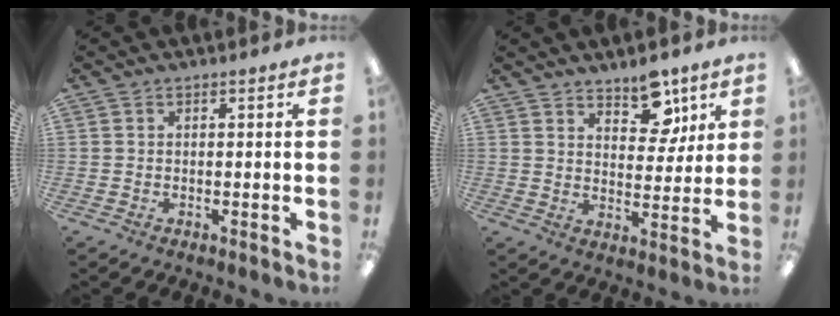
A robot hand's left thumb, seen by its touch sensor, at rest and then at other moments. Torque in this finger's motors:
{"motor_torque": [0.08, 0.05, -0.21, -0.03, -0.03]}